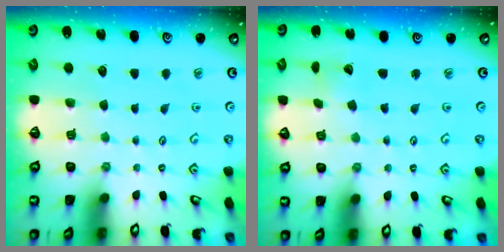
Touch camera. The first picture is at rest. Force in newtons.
{"total": 2.1, "press": 2.1, "slide": 0.2}